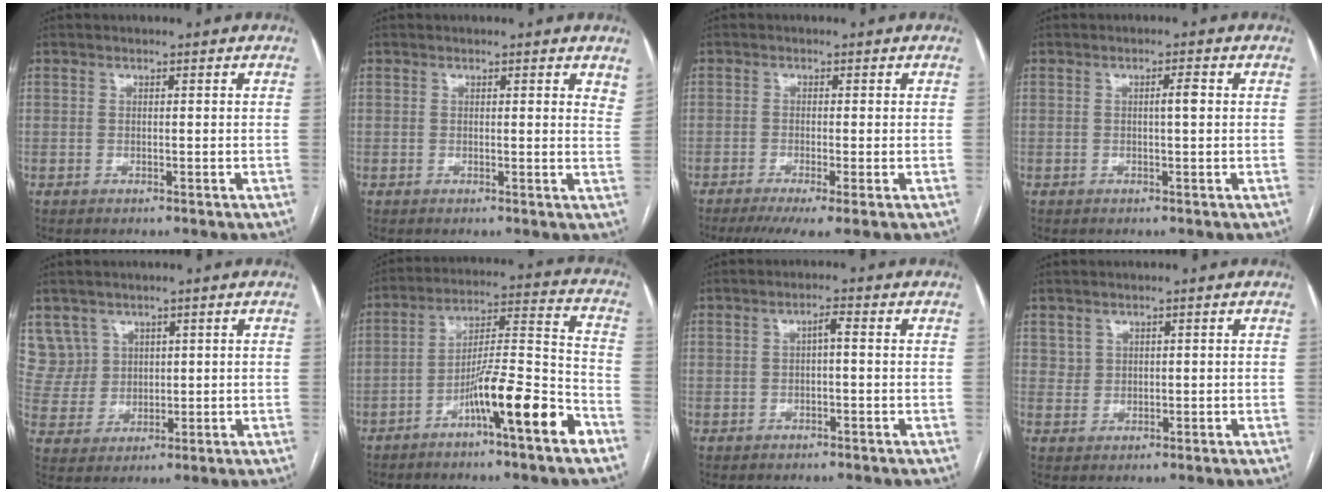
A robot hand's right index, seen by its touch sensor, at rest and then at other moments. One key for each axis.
{"total": 3.4, "fx": 2.8, "fy": 0.9, "fz": 1.7, "tx": -0.014, "ty": -0.007, "tz": 0.014}
{"total": 5.5, "fx": -3.7, "fy": 0.0, "fz": 4.1, "tx": -0.061, "ty": -0.012, "tz": -0.062}
{"total": 1.8, "fx": 0.2, "fy": 0.1, "fz": 1.8, "tx": -0.029, "ty": 0.003, "tz": 0.002}
{"total": 6.5, "fx": 3.6, "fy": 5.4, "fz": -0.2, "tx": 0.003, "ty": 0.016, "tz": 0.084}
{"total": 13.3, "fx": -7.3, "fy": 0.4, "fz": 11.1, "tx": -0.178, "ty": 0.004, "tz": -0.125}
{"total": 1.4, "fx": 0.0, "fy": 0.2, "fz": 1.3, "tx": -0.021, "ty": 0.005, "tz": 0.001}
{"total": 1.5, "fx": 0.9, "fy": 1.2, "fz": 0.1, "tx": 0.008, "ty": 0.004, "tz": 0.014}